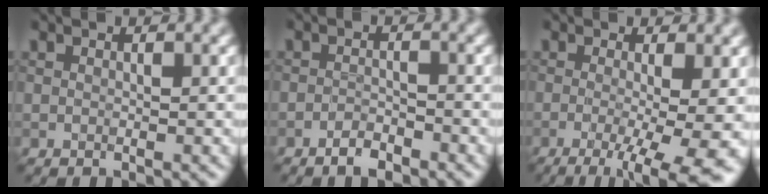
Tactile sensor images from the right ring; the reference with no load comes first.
{"total": 2.0, "force": [-1.6, 0.6, 0.9], "torque": [-0.015, 0.002, -0.033]}
{"total": 8.7, "force": [-2.2, 2.5, 8.0], "torque": [-0.102, -0.016, -0.028]}